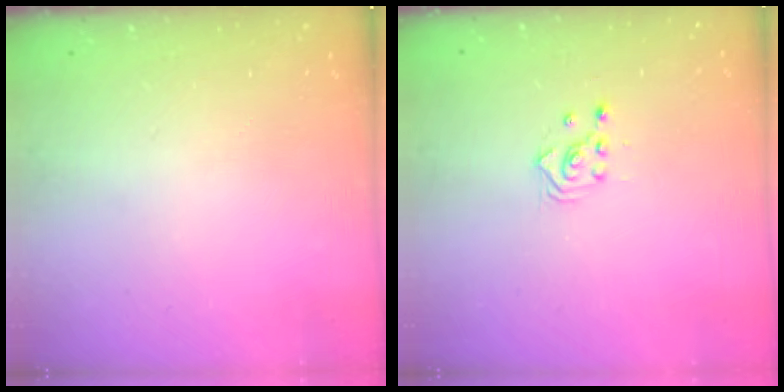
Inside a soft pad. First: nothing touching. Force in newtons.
{"total": 2.5, "press": 2.5, "slide": 0.3}